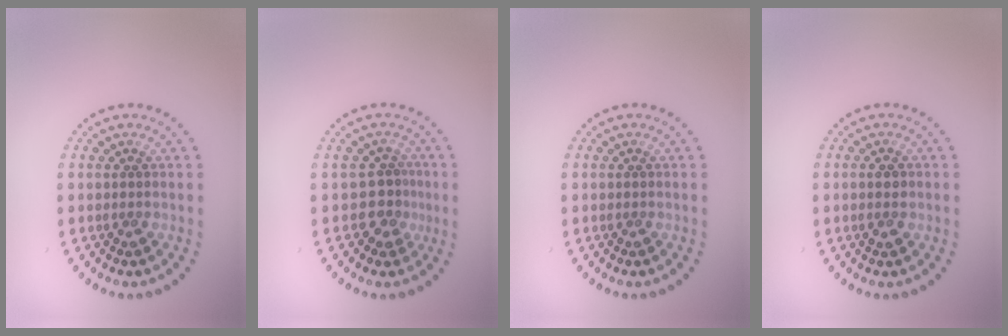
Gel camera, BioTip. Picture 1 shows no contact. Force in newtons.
{"total": 2.1, "press": 1.5, "slide": 1.4}
{"total": 0.0}
{"total": 1.6, "press": 1.6, "slide": 0.1}